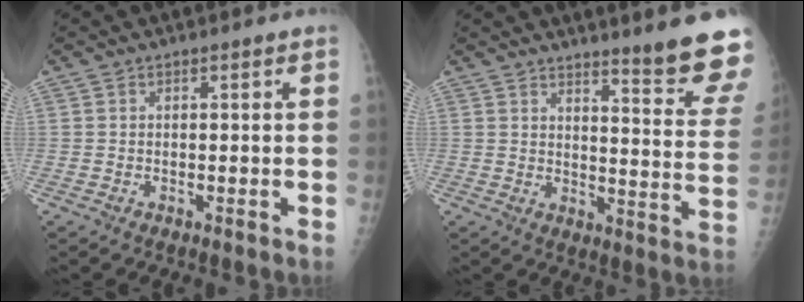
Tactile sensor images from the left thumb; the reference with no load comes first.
{"total": 14.5, "force": [12.0, 0.8, 8.0], "torque": [-0.081, -0.112, 0.147]}